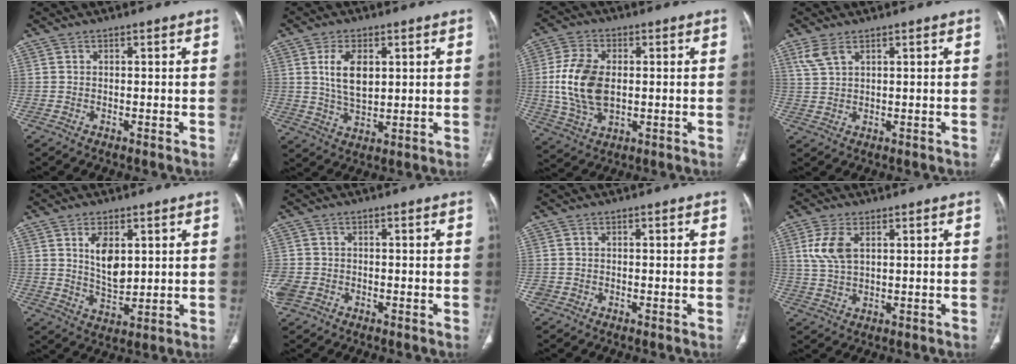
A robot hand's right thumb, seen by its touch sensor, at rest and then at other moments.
{"total": 7.9, "force": [2.2, 4.3, 6.2], "torque": [-0.108, -0.012, 0.048]}
{"total": 12.5, "force": [0.3, 7.7, 9.9], "torque": [-0.203, 0.000, 0.012]}
{"total": 3.6, "force": [2.2, 1.6, 2.3], "torque": [-0.056, 0.003, 0.056]}
{"total": 7.6, "force": [2.4, 4.1, 5.9], "torque": [-0.086, -0.018, 0.051]}
{"total": 5.4, "force": [-2.0, 4.4, 2.4], "torque": [-0.067, 0.011, -0.032]}
{"total": 1.2, "force": [-0.6, 1.0, 0.2], "torque": [-0.003, 0.003, -0.014]}
{"total": 6.1, "force": [1.9, 3.3, 4.8], "torque": [-0.111, -0.002, 0.042]}